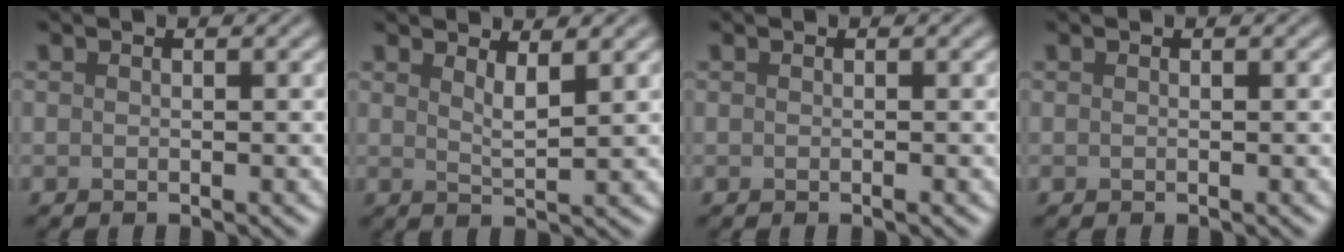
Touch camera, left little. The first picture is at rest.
{"total": 2.2, "force": [1.5, 0.5, 1.5], "torque": [-0.021, -0.005, 0.024]}
{"total": 0.0}
{"total": 0.0}